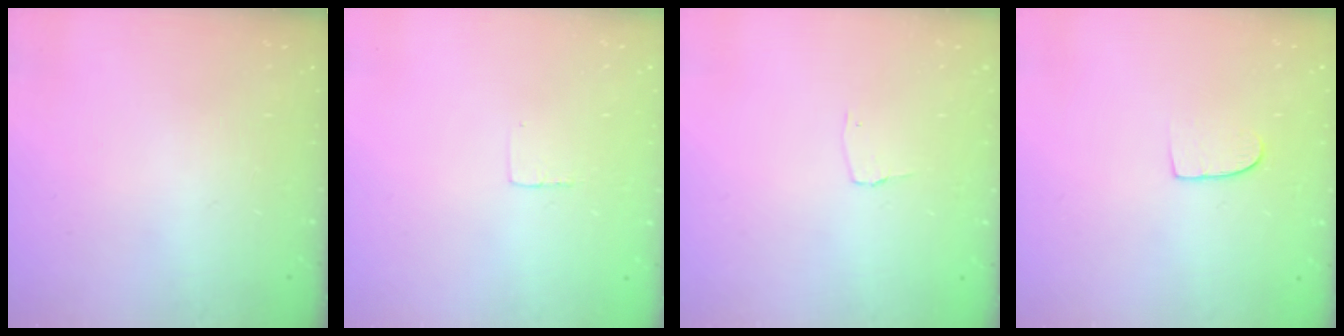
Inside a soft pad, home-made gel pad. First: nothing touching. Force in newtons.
{"total": 2.3, "press": 2.3, "slide": 0.1}
{"total": 2.7, "press": 2.7, "slide": 0.3}
{"total": 7.3, "press": 7.2, "slide": 0.5}